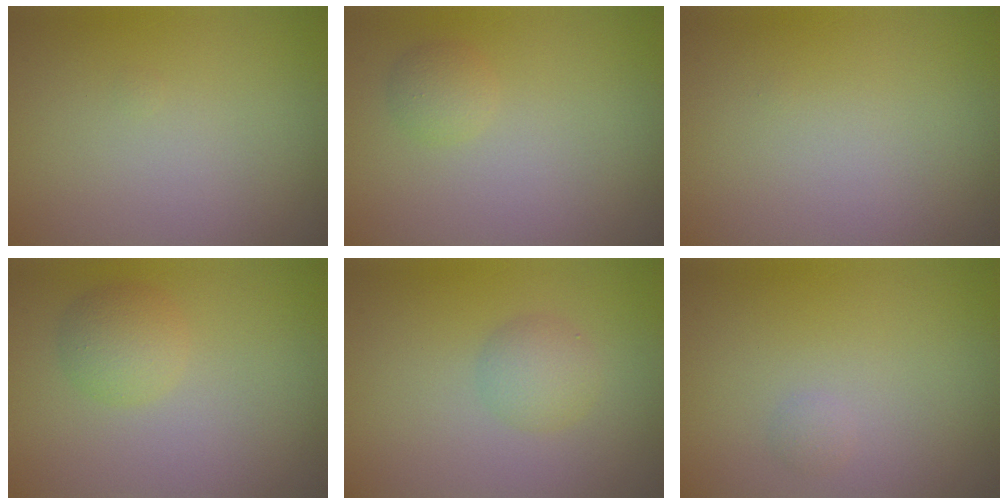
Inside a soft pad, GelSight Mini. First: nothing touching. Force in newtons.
{"total": 1.3, "press": 1.3, "slide": 0.1}
{"total": 0.0}
{"total": 2.4, "press": 2.4, "slide": 0.1}
{"total": 2.1, "press": 2.1, "slide": 0.0}
{"total": 0.6, "press": 0.6, "slide": 0.0}